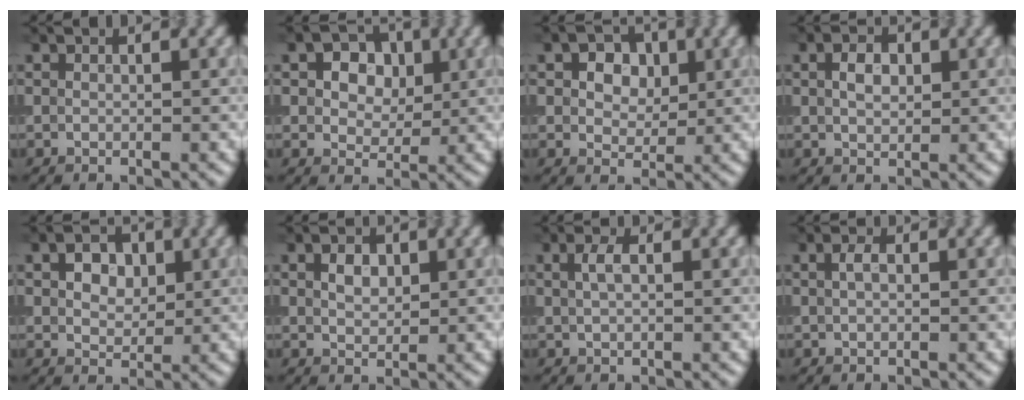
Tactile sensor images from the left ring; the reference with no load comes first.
{"total": 5.1, "force": [1.5, 3.7, 3.1], "torque": [-0.044, 0.009, 0.004]}
{"total": 4.7, "force": [1.7, 3.3, 2.9], "torque": [-0.041, 0.010, 0.006]}
{"total": 2.2, "force": [0.5, 1.5, 1.6], "torque": [-0.032, 0.003, 0.008]}
{"total": 3.2, "force": [1.1, 2.2, 2.0], "torque": [-0.035, 0.004, 0.014]}
{"total": 2.0, "force": [0.7, 1.3, 1.3], "torque": [-0.024, 0.002, 0.012]}
{"total": 1.6, "force": [0.5, 0.6, 1.3], "torque": [-0.031, 0.002, 0.011]}
{"total": 1.2, "force": [0.3, 0.6, 1.0], "torque": [-0.021, 0.004, 0.004]}